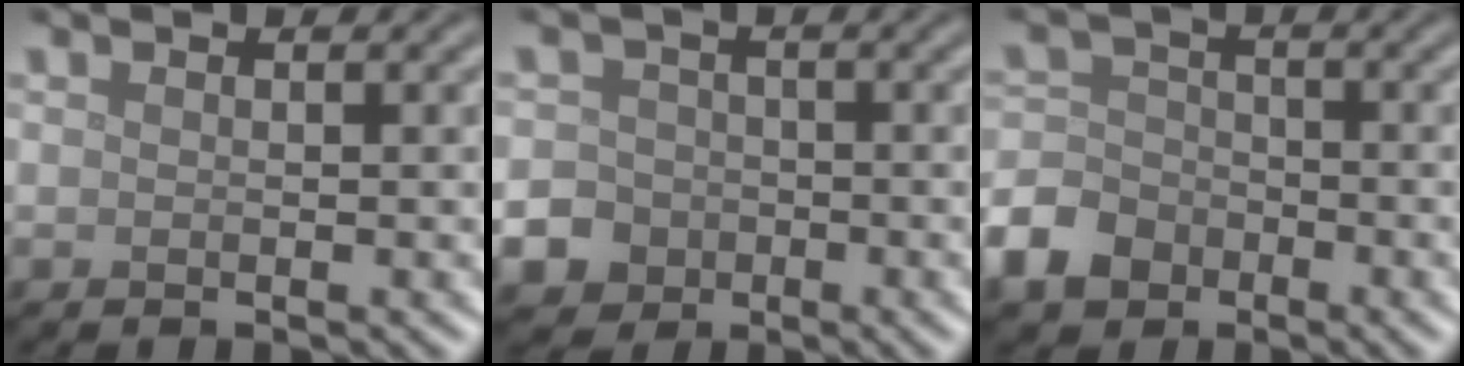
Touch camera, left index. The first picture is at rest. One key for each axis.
{"total": 9.3, "fx": -4.4, "fy": 8.0, "fz": 1.9, "tx": -0.050, "ty": -0.030, "tz": -0.099}
{"total": 5.6, "fx": -3.3, "fy": 4.0, "fz": 2.0, "tx": -0.045, "ty": -0.007, "tz": -0.075}